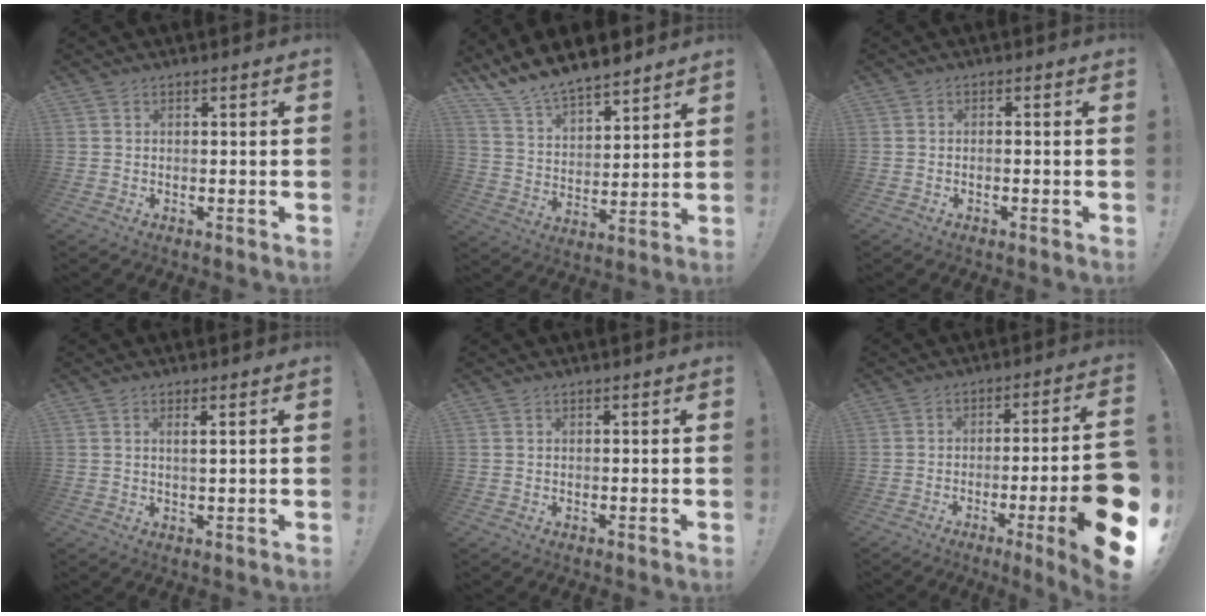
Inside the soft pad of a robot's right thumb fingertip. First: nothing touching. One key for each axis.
{"total": 10.5, "fx": 9.9, "fy": 2.4, "fz": 2.3, "tx": -0.074, "ty": -0.087, "tz": 0.183}
{"total": 1.1, "fx": -0.9, "fy": -0.1, "fz": 0.7, "tx": -0.019, "ty": 0.004, "tz": -0.014}
{"total": 1.8, "fx": 1.0, "fy": -0.5, "fz": 1.5, "tx": -0.014, "ty": -0.011, "tz": 0.012}
{"total": 0.0}
{"total": 14.5, "fx": -5.4, "fy": 1.2, "fz": 13.4, "tx": -0.193, "ty": 0.020, "tz": -0.075}